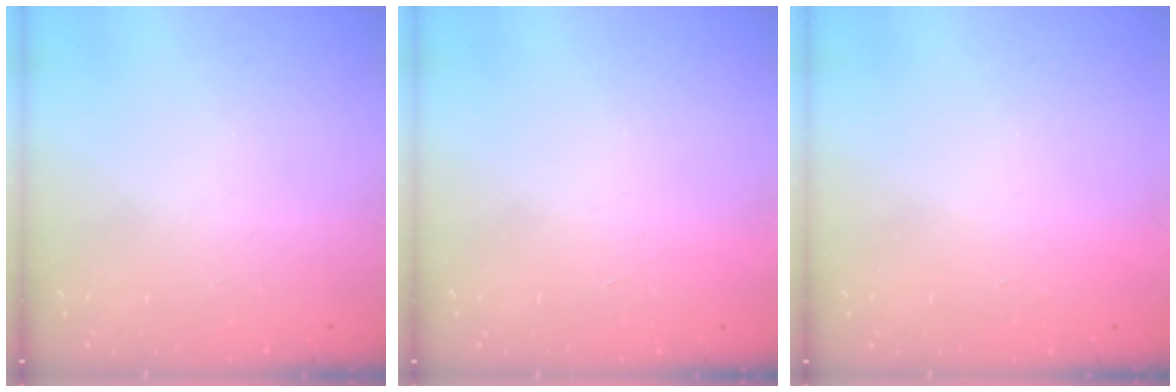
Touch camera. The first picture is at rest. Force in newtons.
{"total": 1.7, "press": 1.7, "slide": 0.1}
{"total": 1.6, "press": 1.6, "slide": 0.1}